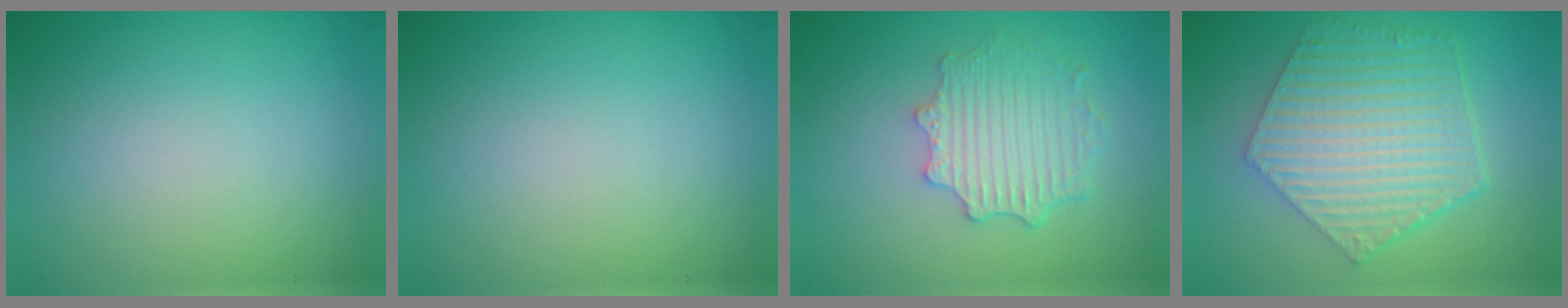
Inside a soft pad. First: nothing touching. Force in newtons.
{"total": 0.0}
{"total": 3.9, "press": 3.1, "slide": 2.3}
{"total": 6.6, "press": 5.0, "slide": 4.4}